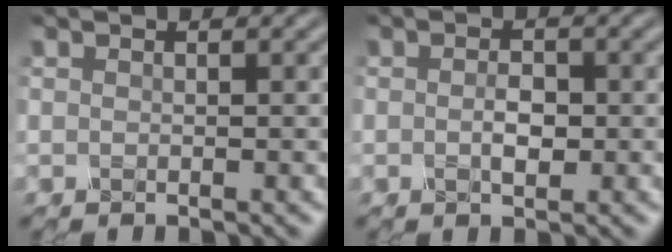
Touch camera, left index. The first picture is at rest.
{"total": 1.8, "force": [-0.5, 0.9, 1.4], "torque": [-0.028, -0.003, -0.006]}